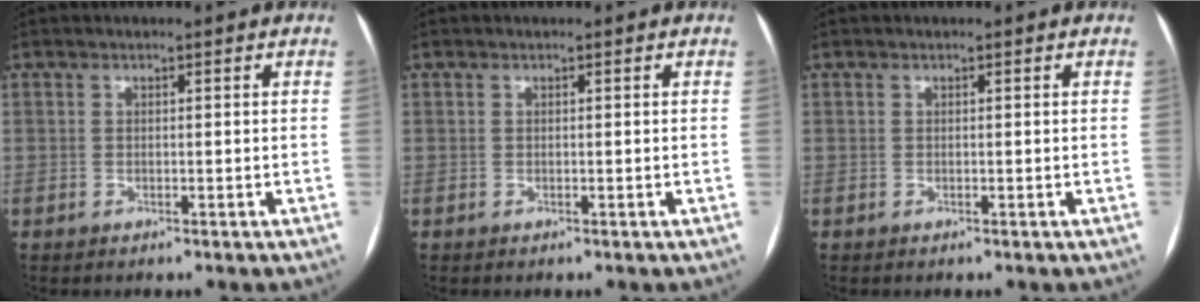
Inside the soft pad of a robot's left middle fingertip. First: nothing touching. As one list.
[{"total": 0.0}, {"total": 0.0}]